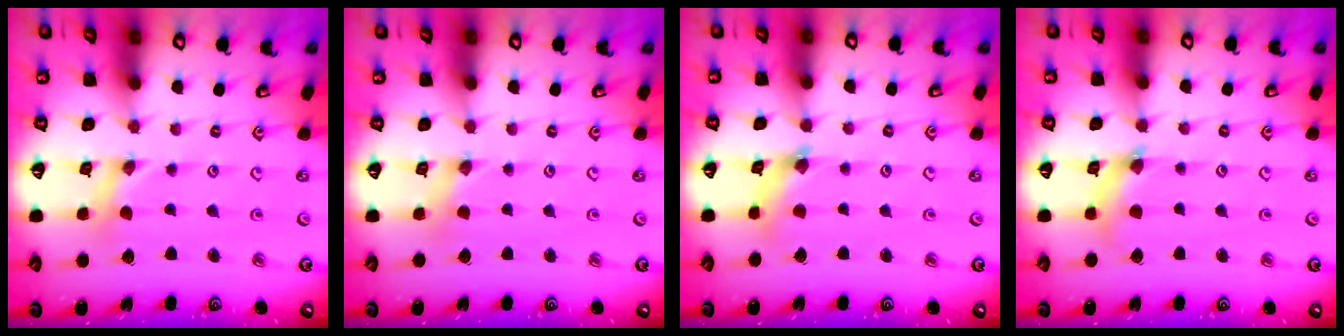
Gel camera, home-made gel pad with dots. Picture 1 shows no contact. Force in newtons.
{"total": 1.4, "press": 1.4, "slide": 0.2}
{"total": 3.2, "press": 3.2, "slide": 0.4}
{"total": 5.8, "press": 5.8, "slide": 0.5}